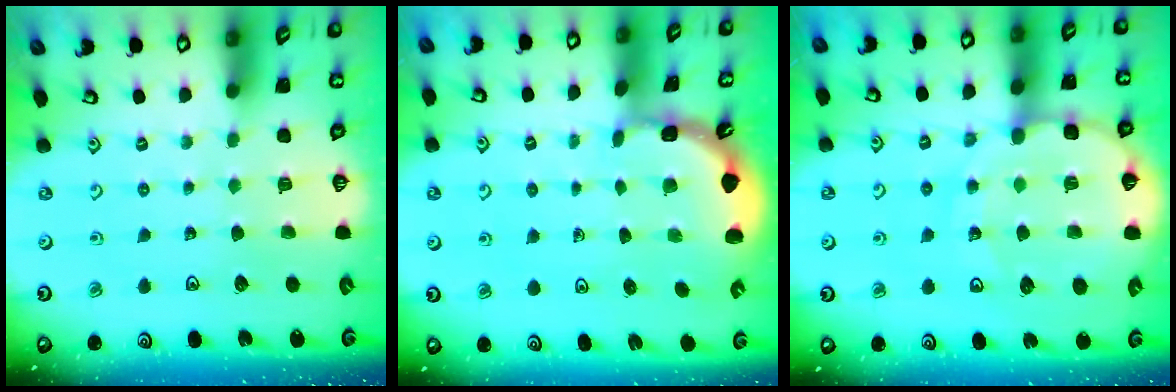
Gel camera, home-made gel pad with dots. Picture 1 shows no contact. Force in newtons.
{"total": 1.5, "press": 1.5, "slide": 0.1}
{"total": 16.0, "press": 15.7, "slide": 3.3}